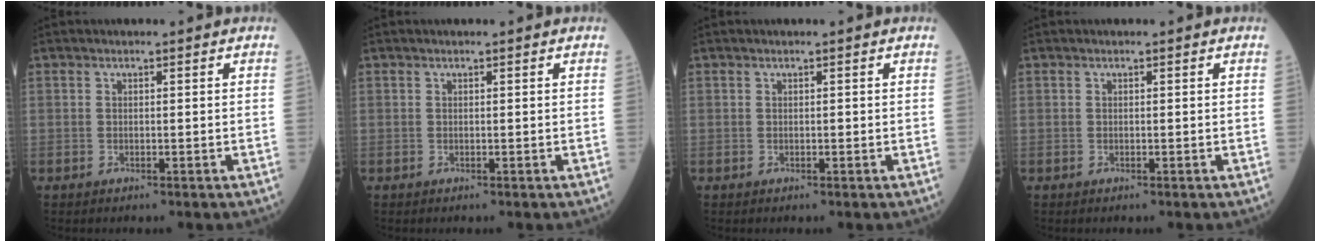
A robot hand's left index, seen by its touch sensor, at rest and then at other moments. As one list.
[{"total": 0.0}, {"total": 0.0}, {"total": 0.0}]